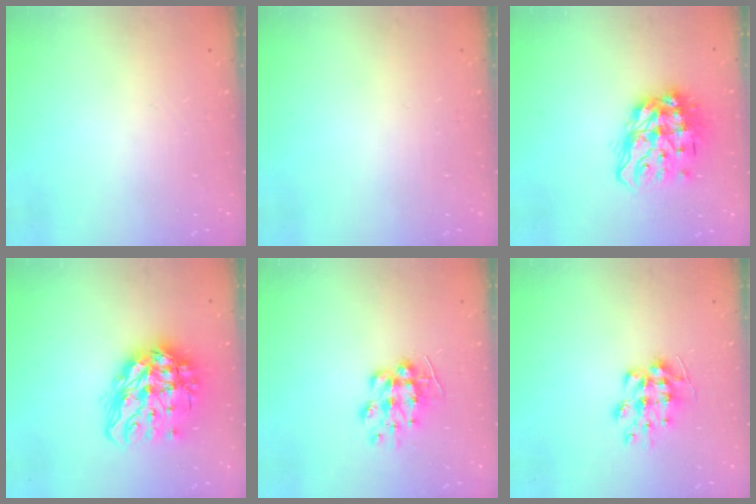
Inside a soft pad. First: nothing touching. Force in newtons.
{"total": 0.0}
{"total": 14.6, "press": 14.5, "slide": 1.9}
{"total": 16.6, "press": 16.6, "slide": 1.3}
{"total": 9.4, "press": 9.4, "slide": 0.6}
{"total": 8.9, "press": 8.9, "slide": 0.6}